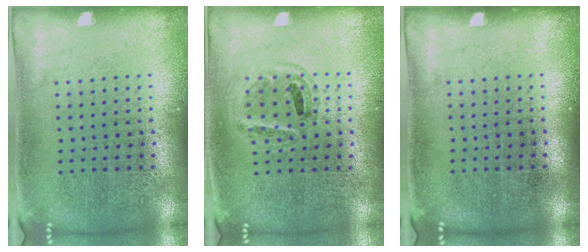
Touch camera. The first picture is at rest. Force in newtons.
{"total": 1.0, "press": 0.9, "slide": 0.4}
{"total": 0.0}